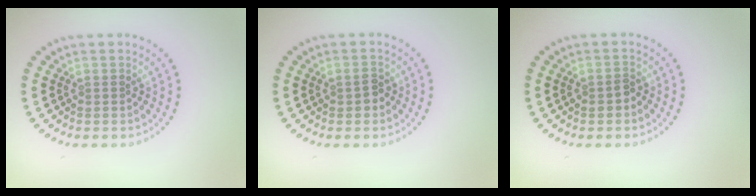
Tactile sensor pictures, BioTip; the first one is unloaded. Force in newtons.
{"total": 1.3, "press": 1.3, "slide": 0.1}
{"total": 1.2, "press": 1.1, "slide": 0.3}